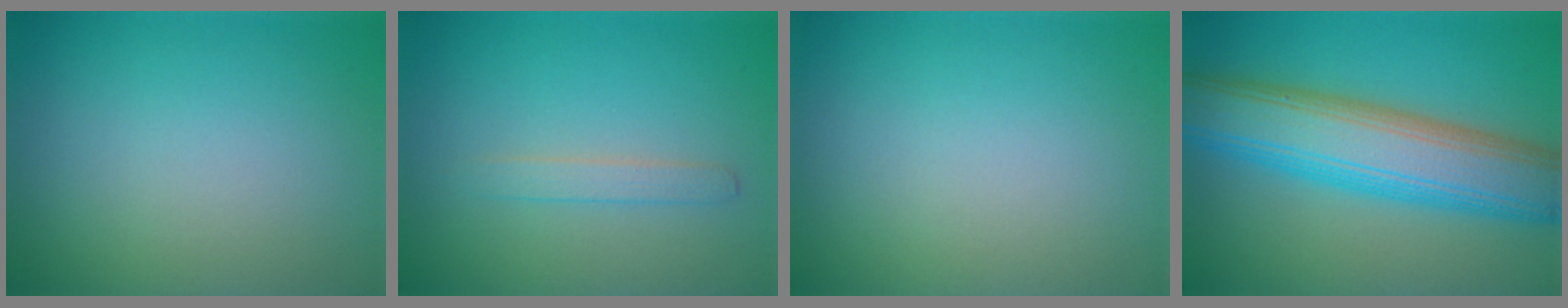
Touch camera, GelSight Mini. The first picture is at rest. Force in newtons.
{"total": 1.4, "press": 1.4, "slide": 0.0}
{"total": 0.0}
{"total": 10.3, "press": 10.3, "slide": 0.1}